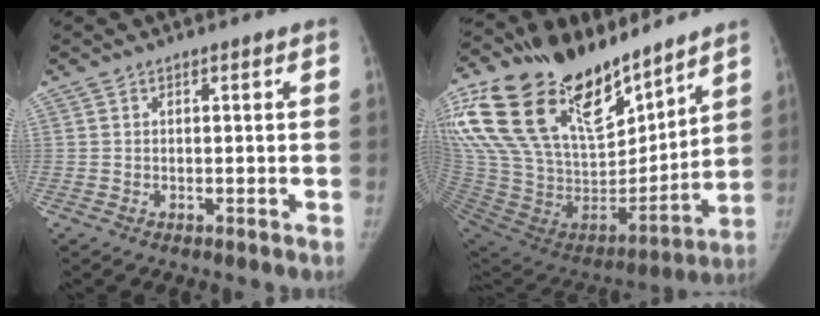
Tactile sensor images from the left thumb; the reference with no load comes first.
{"total": 36.9, "force": [25.0, 17.6, 20.6], "torque": [-0.410, -0.052, 0.452]}